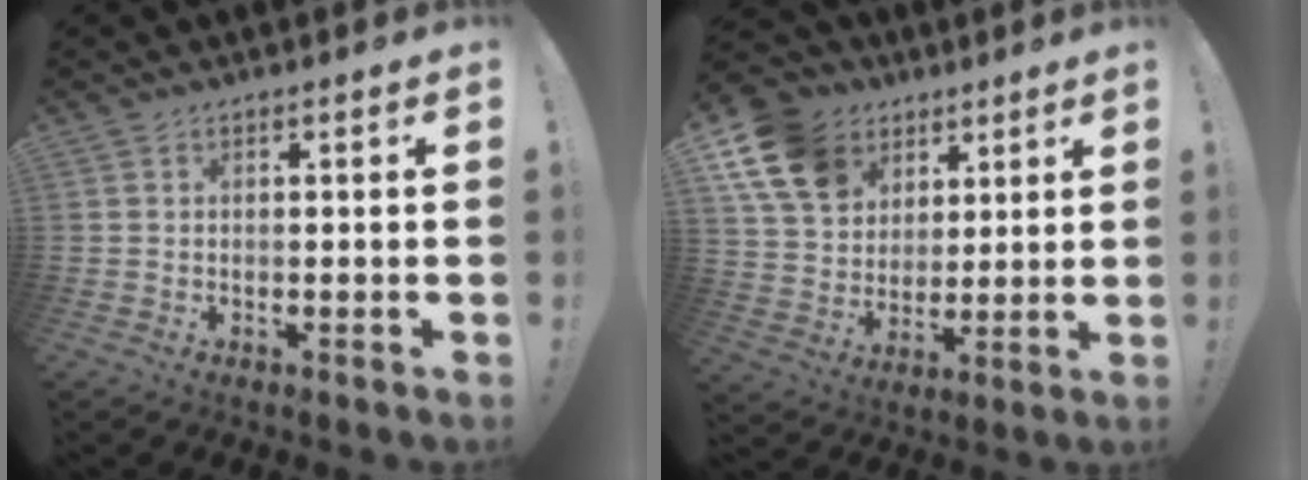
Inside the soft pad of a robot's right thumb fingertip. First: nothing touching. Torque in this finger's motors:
{"motor_torque": [0.10, 0.46, 0.77, 0.39, 0.23]}